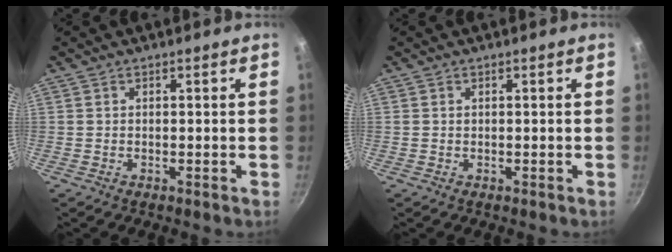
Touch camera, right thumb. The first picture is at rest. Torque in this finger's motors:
{"motor_torque": [0.23, -0.01, 0.31, 0.08, 0.02]}